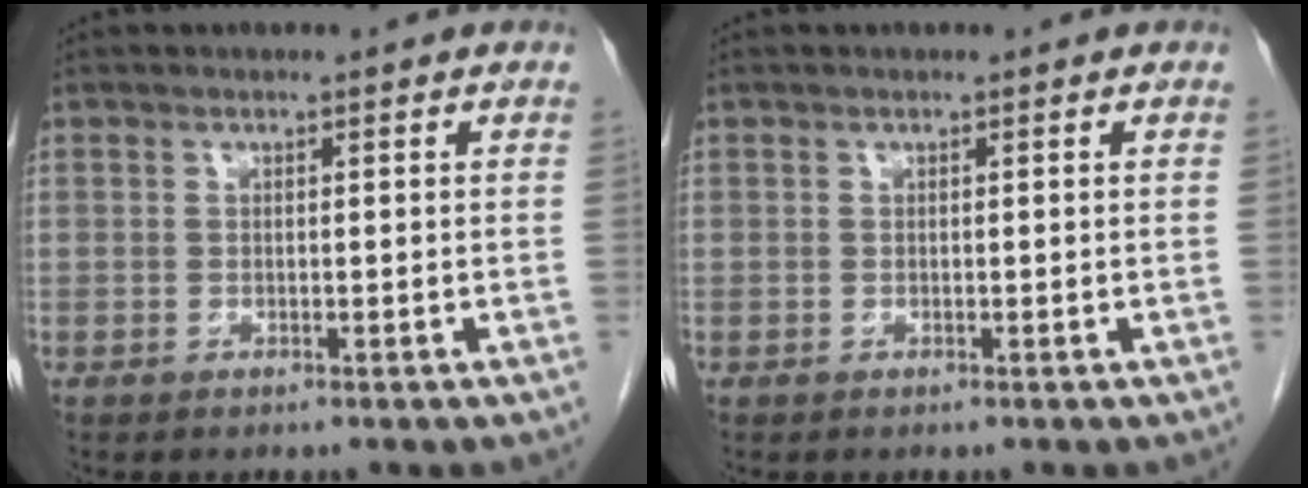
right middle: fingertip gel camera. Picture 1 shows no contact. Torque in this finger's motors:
{"motor_torque": [-0.02, -0.01, 0.00, 0.00]}